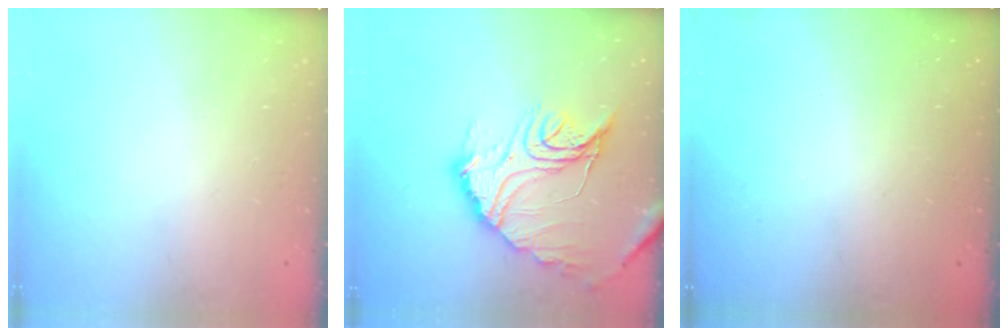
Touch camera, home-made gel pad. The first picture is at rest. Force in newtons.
{"total": 19.4, "press": 19.3, "slide": 1.8}
{"total": 3.2, "press": 3.2, "slide": 0.3}